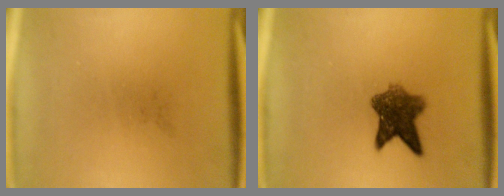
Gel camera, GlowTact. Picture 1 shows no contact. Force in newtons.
{"total": 7.1}